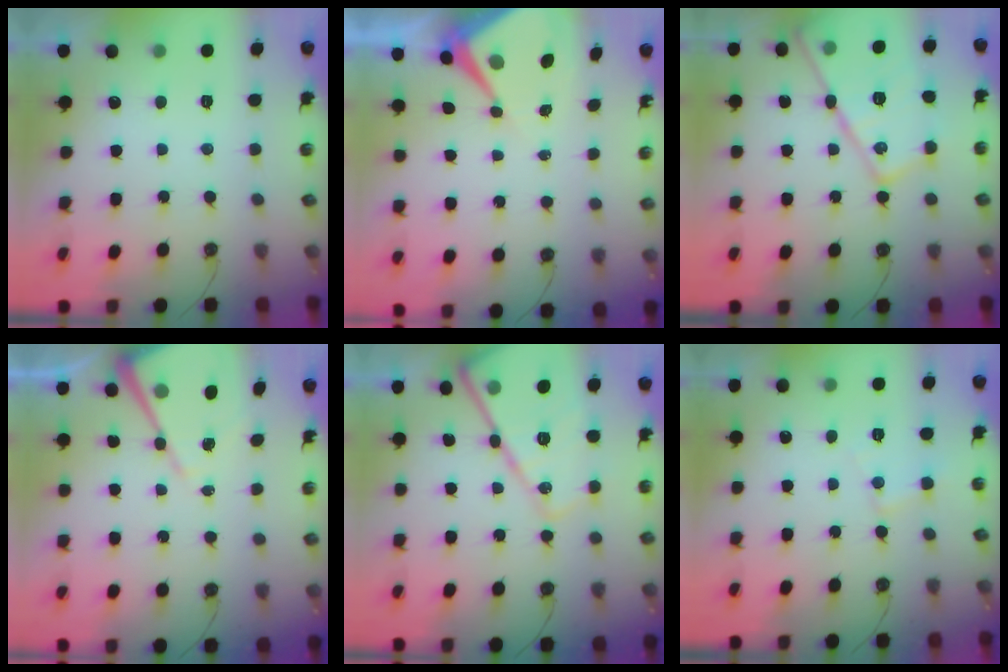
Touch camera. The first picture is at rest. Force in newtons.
{"total": 7.8, "press": 7.8, "slide": 0.8}
{"total": 21.1, "press": 21.0, "slide": 1.7}
{"total": 11.7, "press": 11.6, "slide": 1.2}
{"total": 20.9, "press": 20.9, "slide": 1.9}
{"total": 5.9, "press": 5.9, "slide": 0.2}